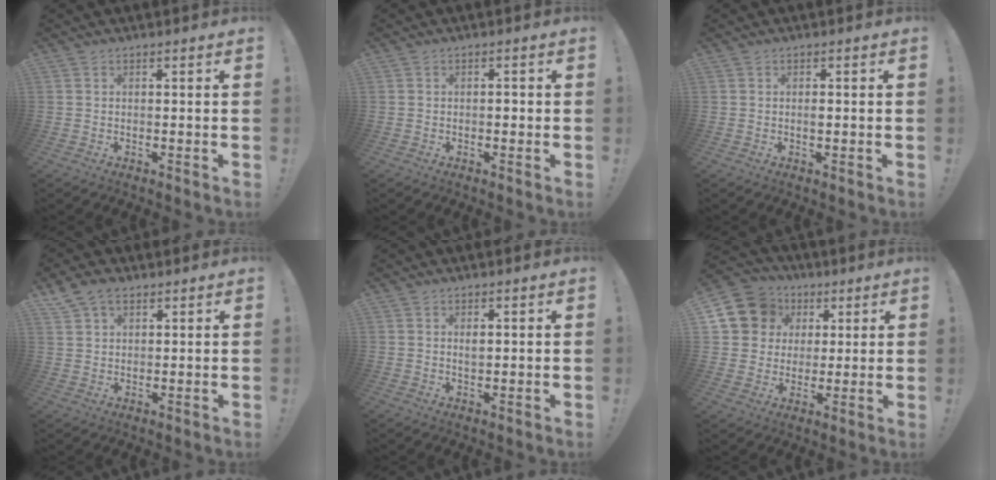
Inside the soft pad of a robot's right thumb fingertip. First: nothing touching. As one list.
[{"total": 1.2, "force": [-0.6, 0.7, 0.7], "torque": [-0.007, 0.002, -0.013]}, {"total": 1.0, "force": [-0.2, 0.5, 0.9], "torque": [-0.010, -0.002, -0.005]}, {"total": 5.8, "force": [3.7, 3.5, 2.7], "torque": [-0.049, -0.012, 0.072]}, {"total": 1.7, "force": [0.5, 0.9, 1.4], "torque": [-0.016, -0.003, 0.006]}, {"total": 12.9, "force": [4.8, 11.2, 4.2], "torque": [-0.063, -0.018, 0.103]}]